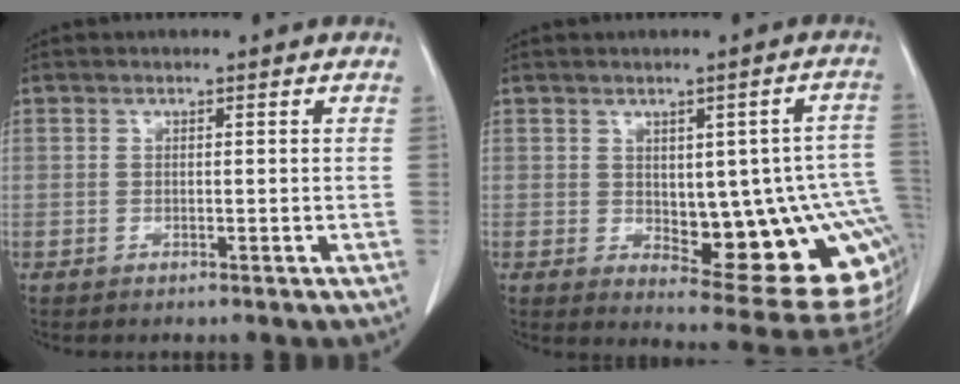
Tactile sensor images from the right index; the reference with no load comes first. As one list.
[{"total": 18.5, "force": [-1.9, 5.9, 17.5], "torque": [-0.138, 0.017, 0.000]}]